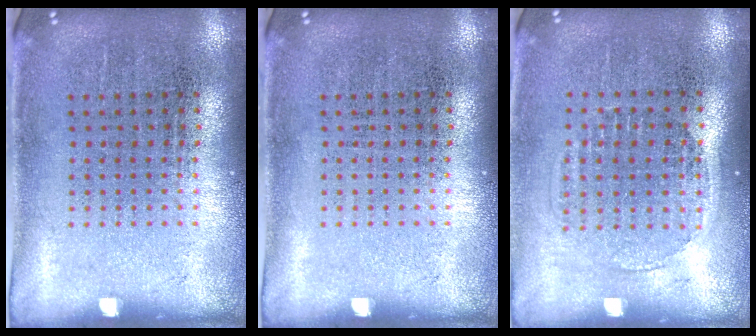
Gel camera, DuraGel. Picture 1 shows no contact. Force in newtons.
{"total": 0.0}
{"total": 1.4, "press": 1.2, "slide": 0.6}